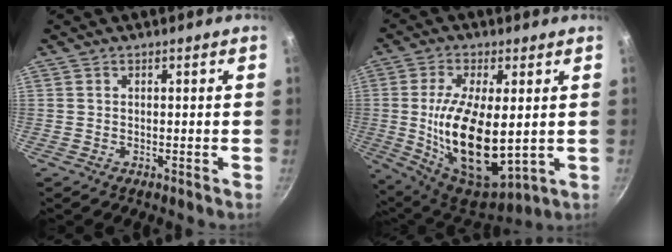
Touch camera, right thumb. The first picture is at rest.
{"total": 19.0, "force": [0.2, 8.4, 17.1], "torque": [-0.301, -0.016, 0.018]}